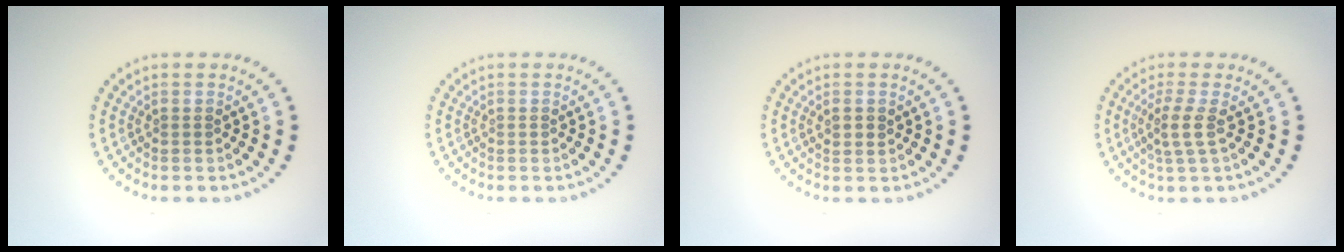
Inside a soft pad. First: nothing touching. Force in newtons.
{"total": 0.0}
{"total": 1.1, "press": 1.0, "slide": 0.5}
{"total": 2.1, "press": 1.6, "slide": 1.3}